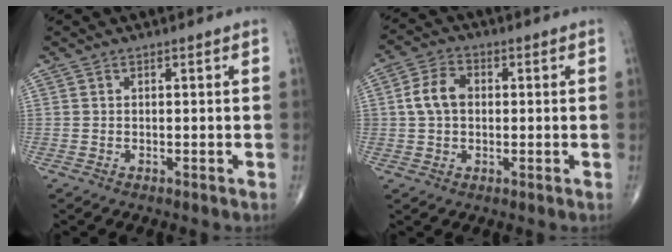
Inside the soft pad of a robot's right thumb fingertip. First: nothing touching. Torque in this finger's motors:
{"motor_torque": [0.10, 0.07, 0.53, 0.26, 0.05]}